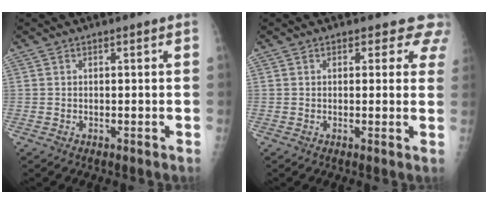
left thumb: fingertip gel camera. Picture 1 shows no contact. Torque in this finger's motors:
{"motor_torque": [0.10, 0.21, -0.07, -0.18, 0.02]}